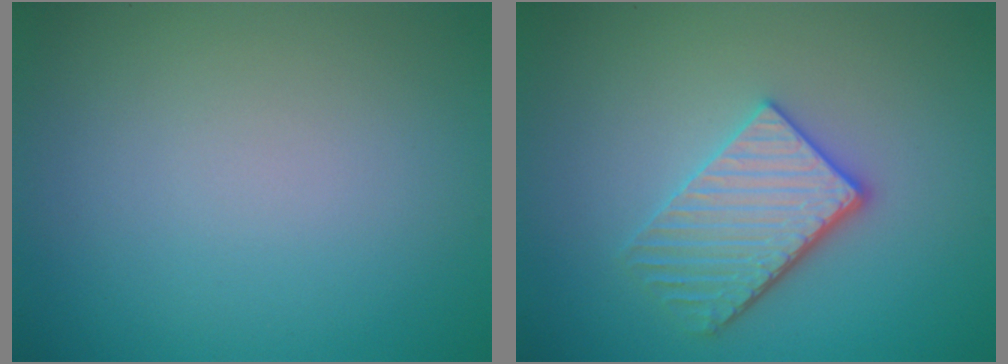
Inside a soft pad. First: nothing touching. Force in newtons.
{"total": 3.9, "press": 3.4, "slide": 2.0}